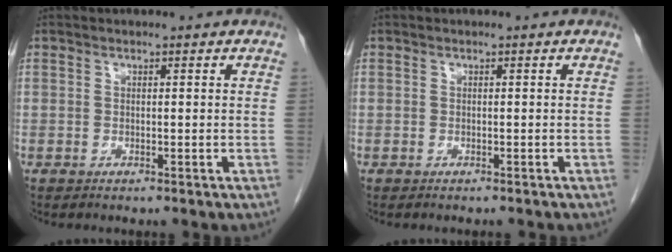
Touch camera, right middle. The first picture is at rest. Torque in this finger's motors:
{"motor_torque": [0.14, -0.22, -0.08, -0.02]}